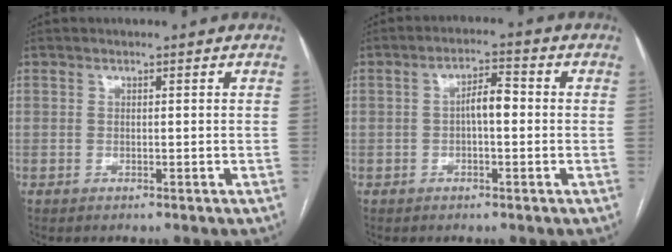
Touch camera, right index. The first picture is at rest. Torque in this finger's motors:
{"motor_torque": [0.63, -0.02, 0.35, 0.08]}